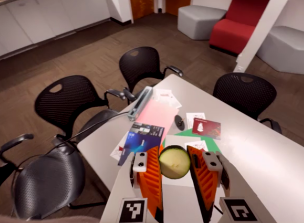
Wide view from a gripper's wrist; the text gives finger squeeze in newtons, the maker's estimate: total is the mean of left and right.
{"total": 11.0, "left": 11.0, "right": 10.9}